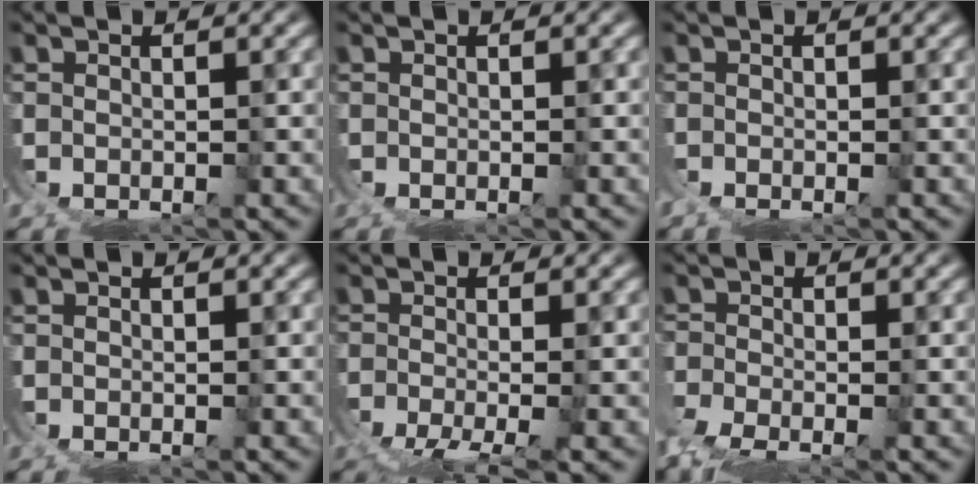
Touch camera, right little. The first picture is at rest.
{"total": 0.0}
{"total": 0.8, "force": [-0.8, 0.2, 0.2], "torque": [-0.005, -0.007, -0.014]}
{"total": 0.0}
{"total": 5.3, "force": [-4.4, 0.7, 2.9], "torque": [-0.042, -0.025, -0.066]}
{"total": 2.9, "force": [-2.0, 0.9, 1.8], "torque": [-0.035, -0.019, -0.036]}